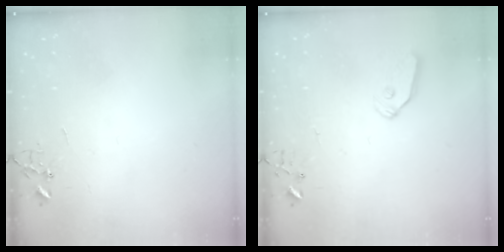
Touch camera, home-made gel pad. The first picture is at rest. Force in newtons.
{"total": 7.2, "press": 7.2, "slide": 0.4}